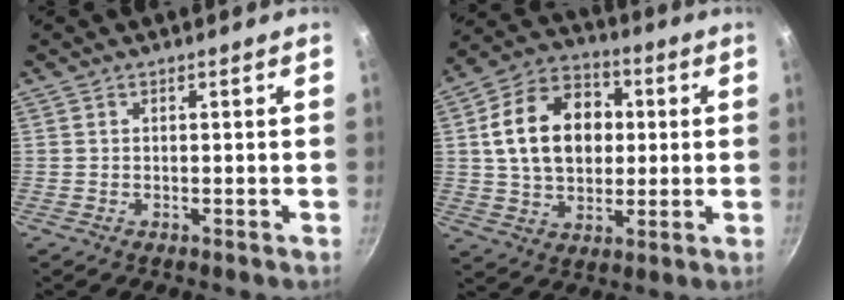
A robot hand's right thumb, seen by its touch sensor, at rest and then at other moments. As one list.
[{"total": 17.0, "force": [2.3, 12.5, 11.4], "torque": [-0.159, 0.019, 0.031]}]